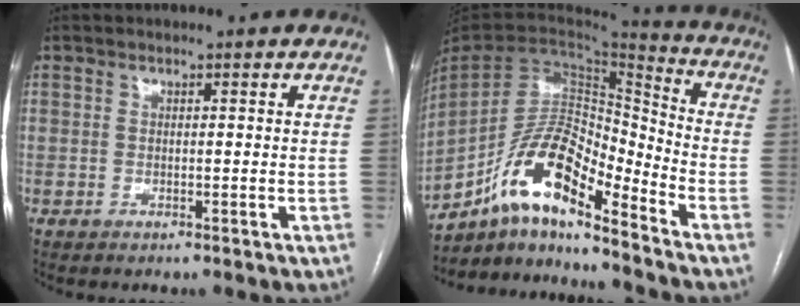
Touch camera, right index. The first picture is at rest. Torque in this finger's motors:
{"motor_torque": [1.10, -1.04, 0.96, 0.21]}